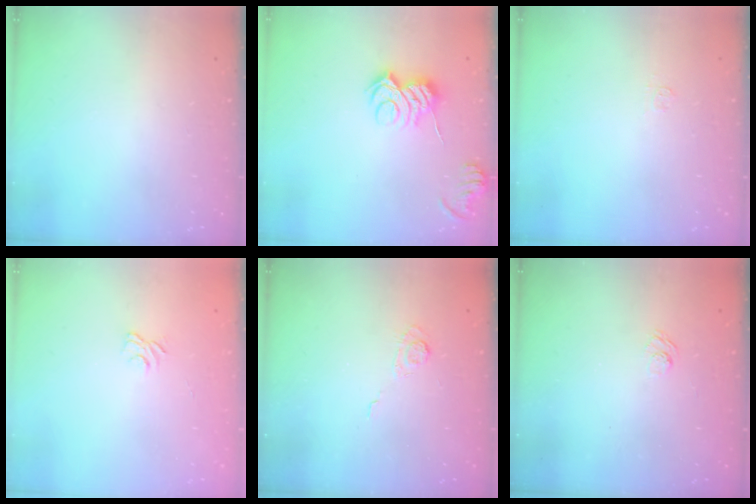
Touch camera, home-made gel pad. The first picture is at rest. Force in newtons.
{"total": 8.3, "press": 8.2, "slide": 0.8}
{"total": 3.1, "press": 3.0, "slide": 0.4}
{"total": 3.3, "press": 3.0, "slide": 1.3}
{"total": 3.1, "press": 2.7, "slide": 1.6}
{"total": 2.4, "press": 2.0, "slide": 1.3}